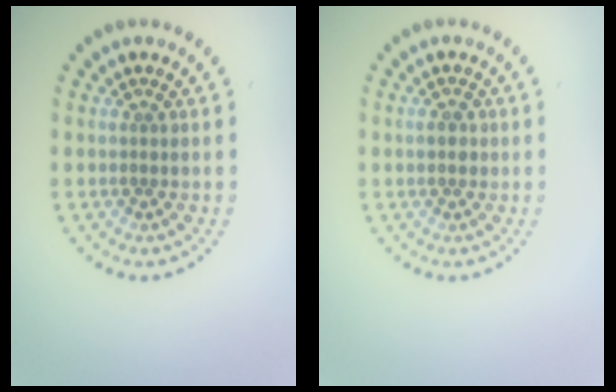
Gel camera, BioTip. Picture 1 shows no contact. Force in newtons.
{"total": 0.9, "press": 0.9, "slide": 0.0}